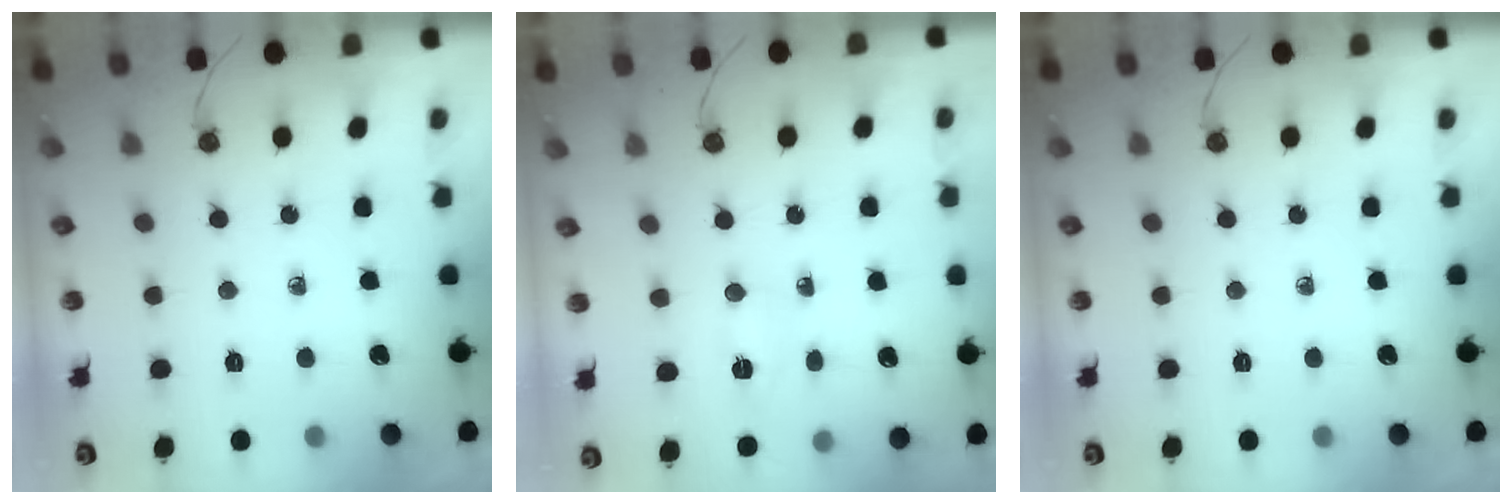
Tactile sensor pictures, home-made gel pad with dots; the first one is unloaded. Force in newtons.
{"total": 3.1, "press": 2.9, "slide": 1.1}
{"total": 0.0}